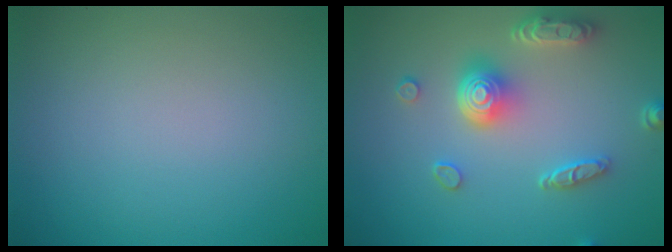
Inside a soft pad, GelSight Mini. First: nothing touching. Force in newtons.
{"total": 5.1, "press": 4.0, "slide": 3.1}